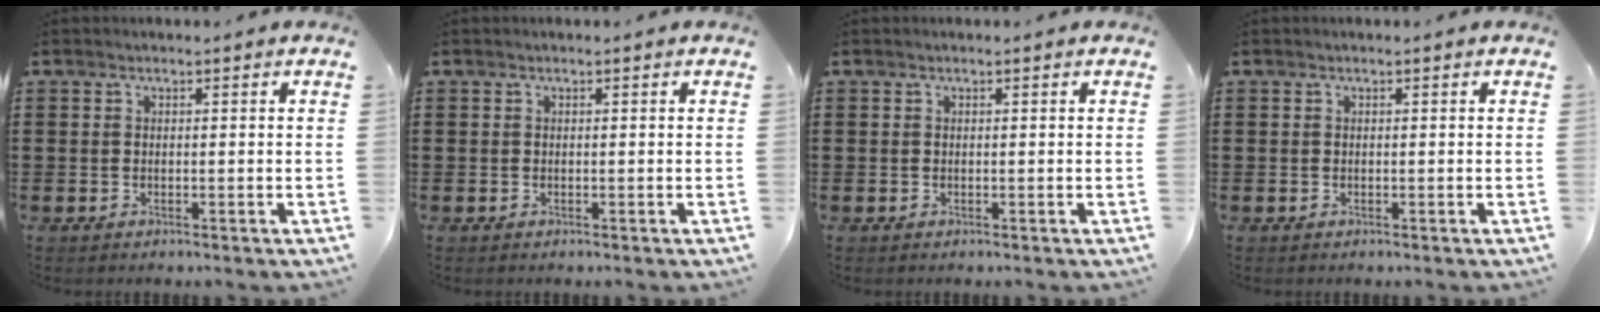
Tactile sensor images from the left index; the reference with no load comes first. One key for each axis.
{"total": 0.0}
{"total": 0.0}
{"total": 0.0}